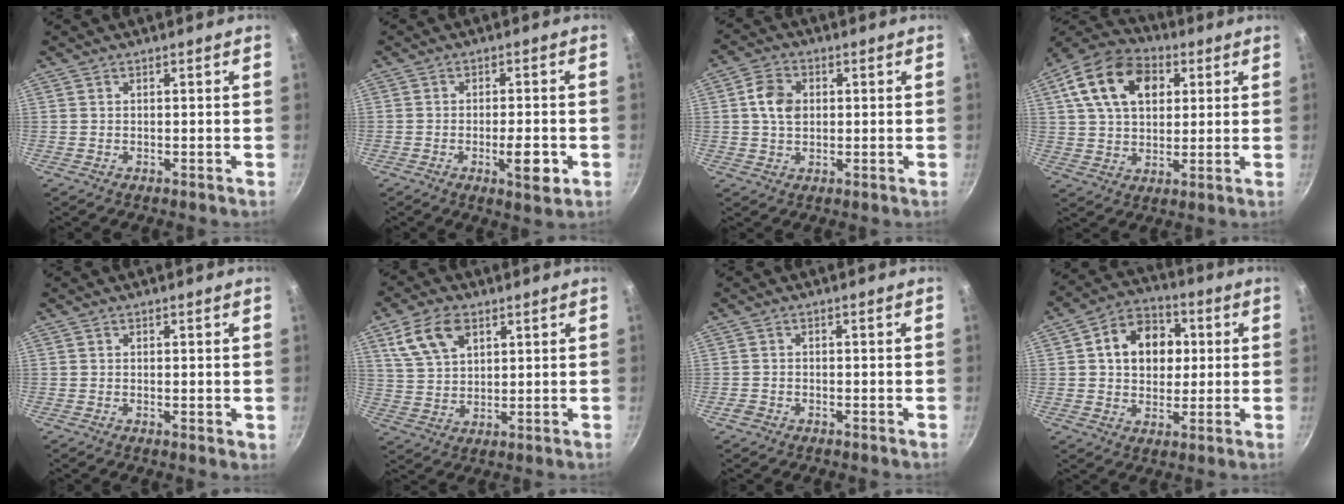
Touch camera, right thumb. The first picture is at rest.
{"total": 6.1, "force": [-2.0, 2.0, 5.4], "torque": [-0.071, 0.007, -0.026]}
{"total": 6.1, "force": [0.9, 4.5, 4.1], "torque": [-0.064, 0.009, 0.010]}
{"total": 17.0, "force": [5.8, 11.5, 11.1], "torque": [-0.178, 0.008, 0.085]}
{"total": 1.1, "force": [0.2, 0.5, 1.0], "torque": [-0.011, -0.006, -0.001]}
{"total": 9.8, "force": [4.7, 5.9, 6.2], "torque": [-0.104, -0.006, 0.095]}
{"total": 1.5, "force": [-1.0, 1.0, 0.6], "torque": [-0.018, 0.007, -0.019]}
{"total": 12.8, "force": [2.4, 9.9, 7.7], "torque": [-0.086, 0.012, 0.026]}